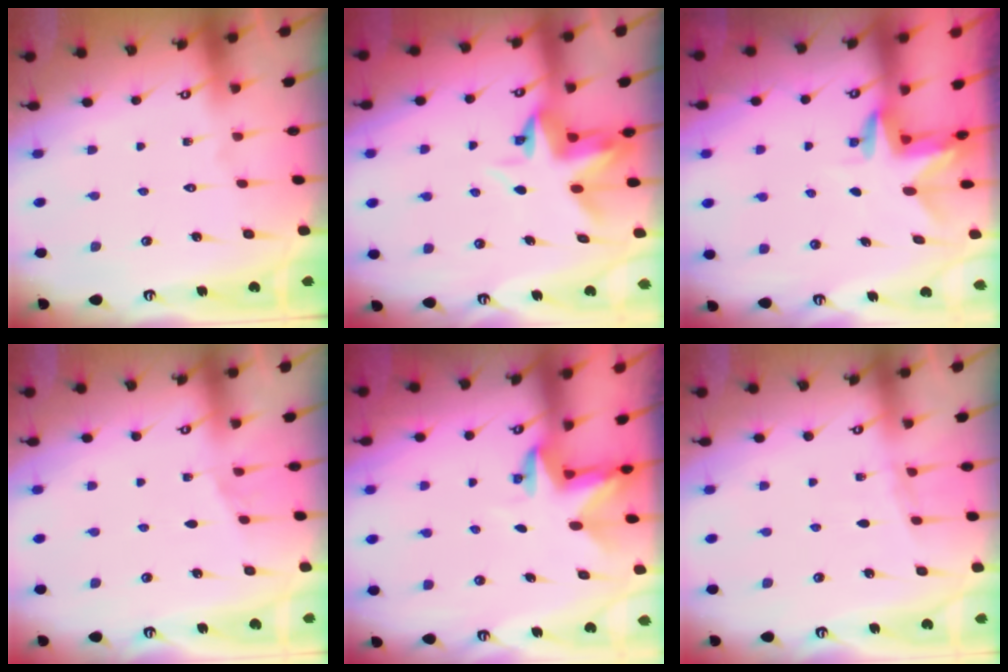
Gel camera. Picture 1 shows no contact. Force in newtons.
{"total": 5.1, "press": 4.9, "slide": 1.3}
{"total": 3.0, "press": 3.0, "slide": 0.2}
{"total": 0.7, "press": 0.7, "slide": 0.1}
{"total": 2.9, "press": 2.9, "slide": 0.1}
{"total": 5.0, "press": 4.8, "slide": 1.2}